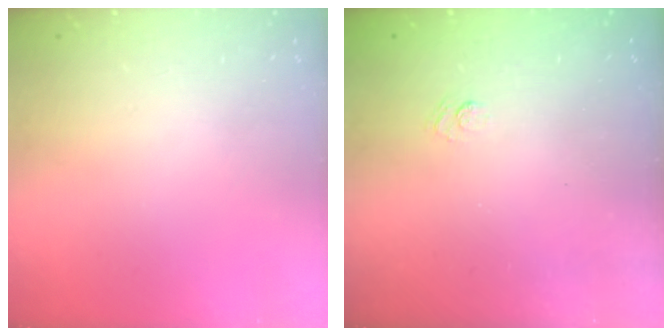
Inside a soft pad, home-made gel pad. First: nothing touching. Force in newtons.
{"total": 2.6, "press": 2.3, "slide": 1.1}